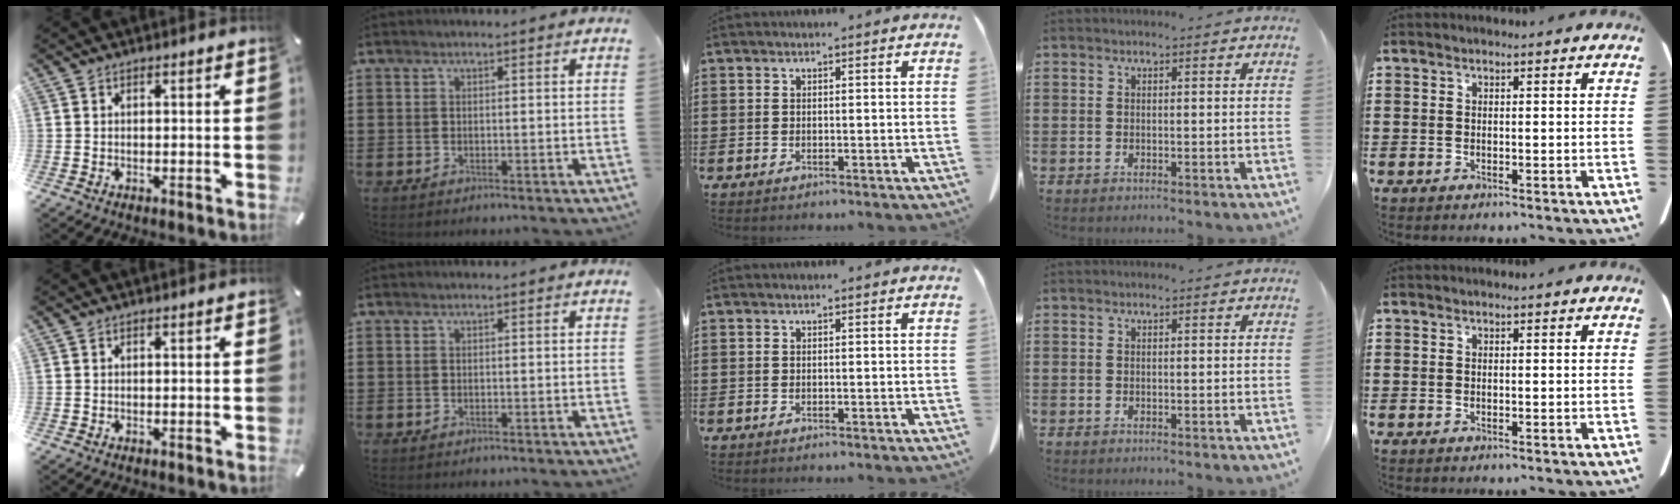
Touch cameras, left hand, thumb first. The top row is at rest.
{}